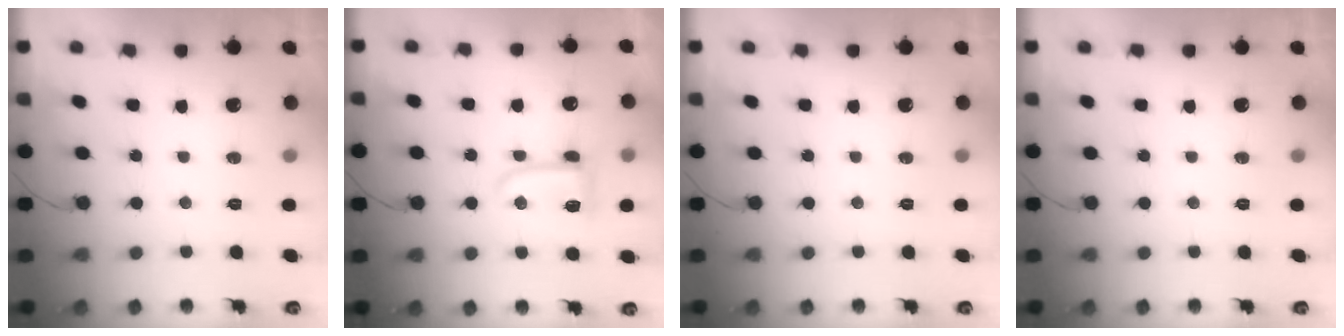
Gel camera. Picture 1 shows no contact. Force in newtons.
{"total": 8.0, "press": 7.9, "slide": 0.4}
{"total": 0.0}
{"total": 0.0}